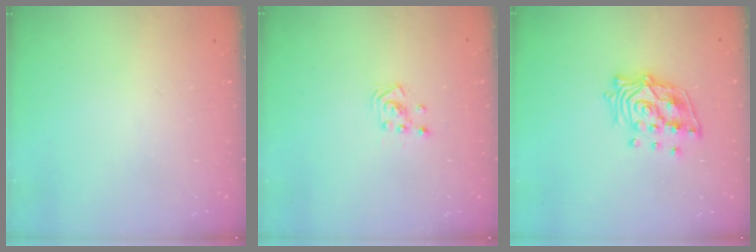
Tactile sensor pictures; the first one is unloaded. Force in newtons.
{"total": 2.9, "press": 2.8, "slide": 0.3}
{"total": 13.8, "press": 13.7, "slide": 1.6}